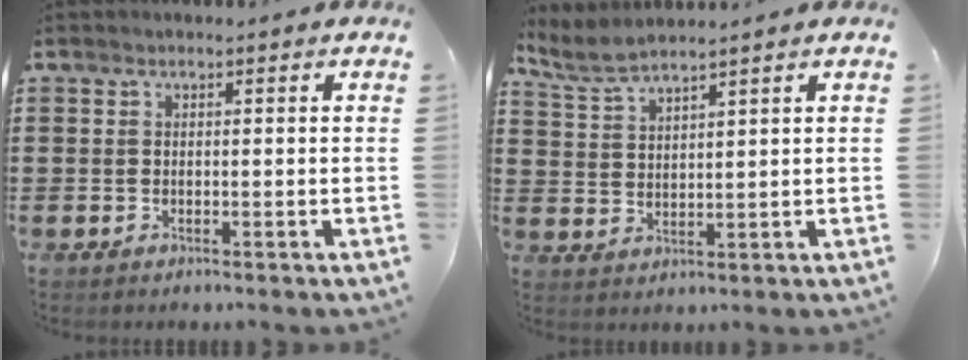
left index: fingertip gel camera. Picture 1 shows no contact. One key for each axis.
{"total": 3.9, "fx": 3.6, "fy": 0.2, "fz": 1.4, "tx": -0.039, "ty": -0.007, "tz": 0.066}